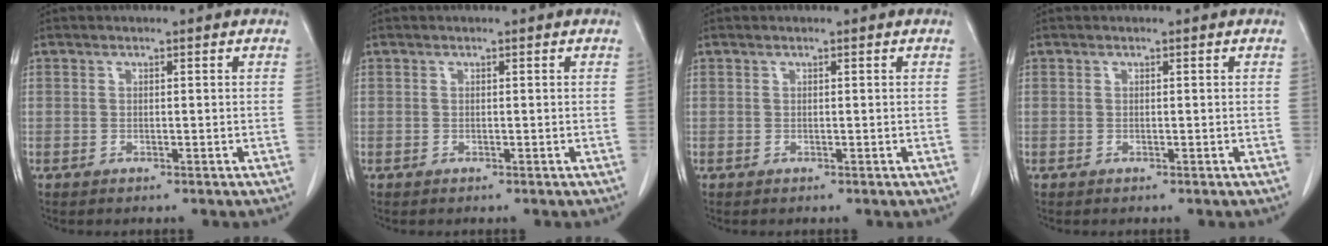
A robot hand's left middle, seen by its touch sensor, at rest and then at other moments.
{"total": 0.0}
{"total": 0.0}
{"total": 0.0}